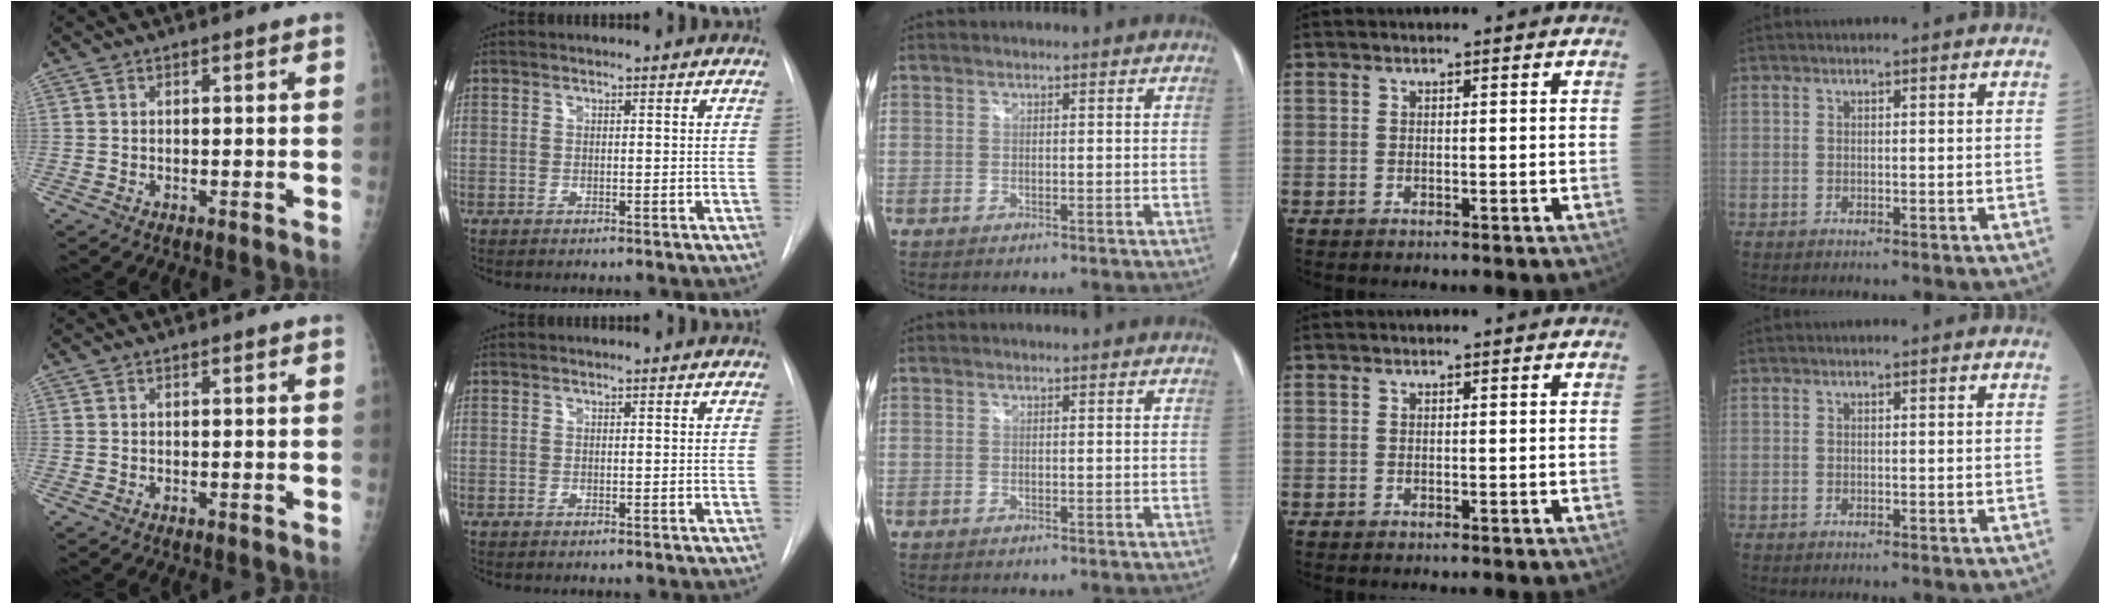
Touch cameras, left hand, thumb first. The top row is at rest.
{}